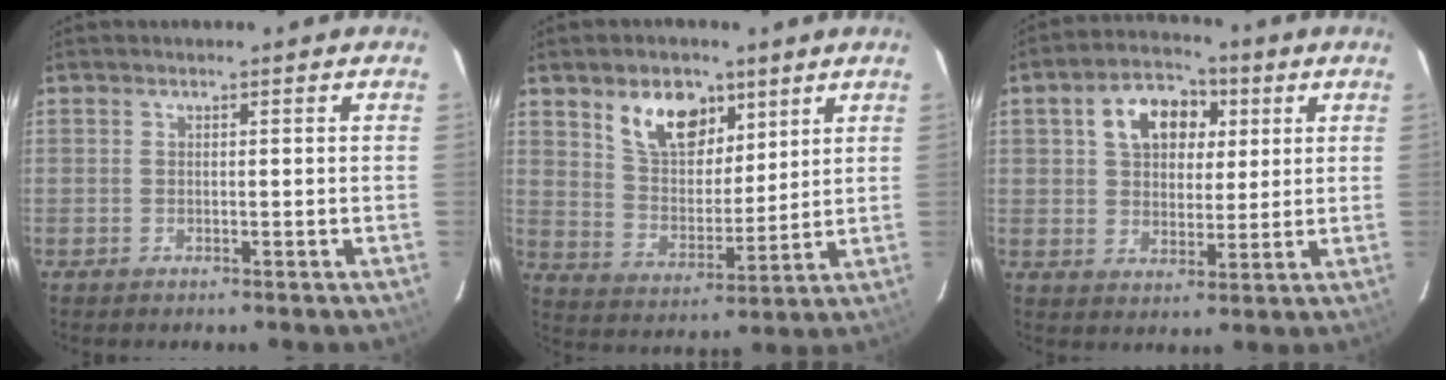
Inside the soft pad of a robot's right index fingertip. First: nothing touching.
{"total": 12.0, "force": [6.8, 7.2, 6.8], "torque": [-0.118, 0.013, 0.131]}
{"total": 10.8, "force": [3.6, 7.4, 6.9], "torque": [-0.128, 0.034, 0.061]}